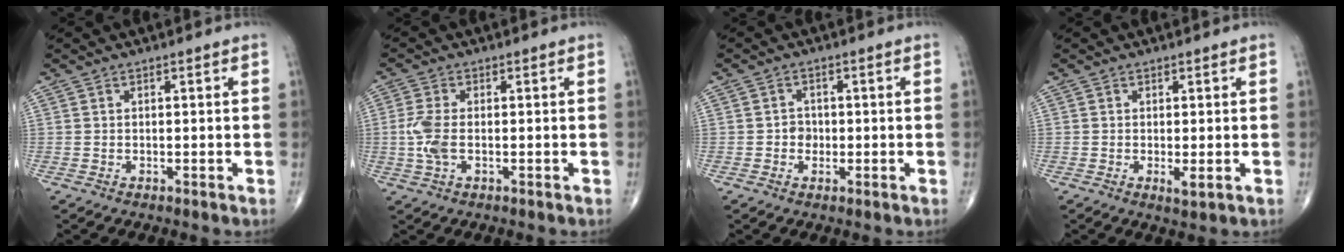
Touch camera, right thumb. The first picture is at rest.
{"total": 4.7, "force": [-0.6, 2.3, 4.1], "torque": [-0.106, 0.001, -0.015]}
{"total": 2.3, "force": [-0.4, 2.0, 0.9], "torque": [0.000, 0.007, -0.008]}
{"total": 1.8, "force": [-0.3, 0.5, 1.7], "torque": [-0.030, -0.007, -0.002]}